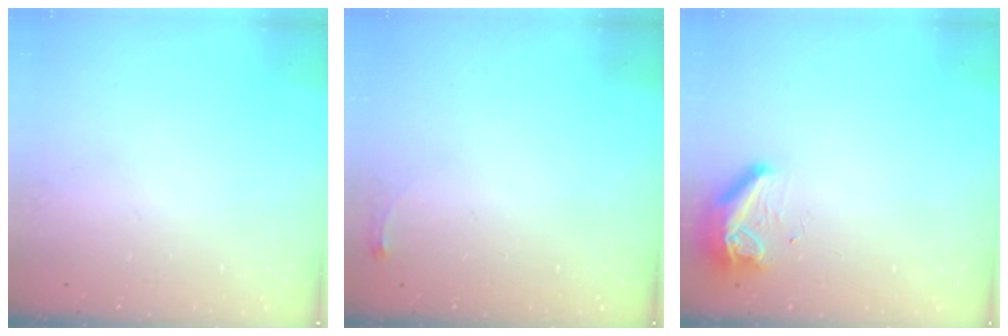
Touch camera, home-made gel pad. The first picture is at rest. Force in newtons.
{"total": 2.8, "press": 2.8, "slide": 0.4}
{"total": 8.3, "press": 8.3, "slide": 0.9}